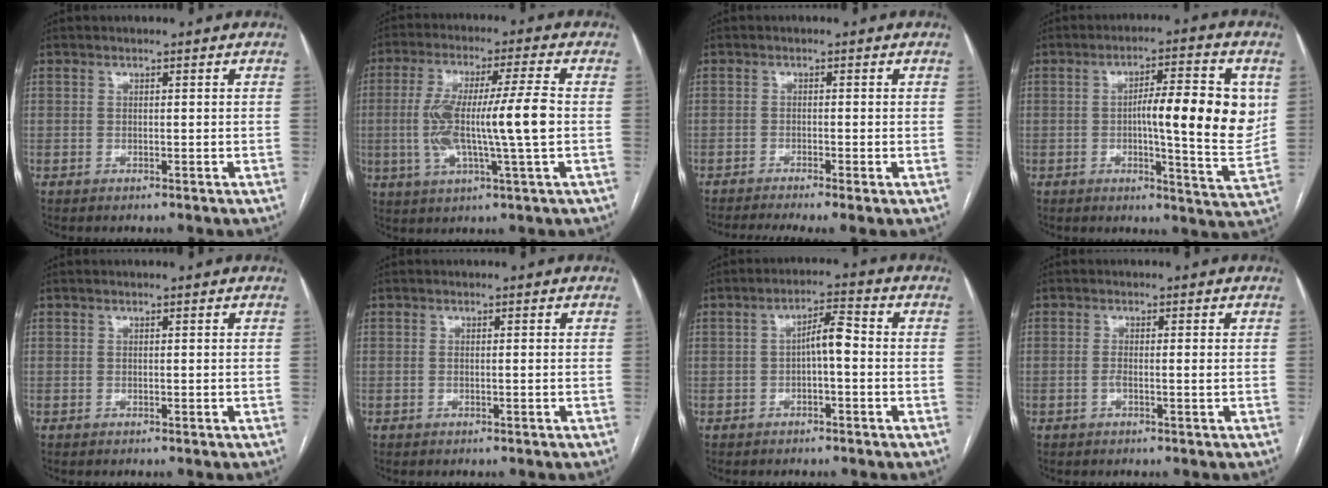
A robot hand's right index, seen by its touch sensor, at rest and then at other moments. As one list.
[{"total": 12.8, "force": [-0.7, 0.4, 12.8], "torque": [-0.249, 0.010, -0.014]}, {"total": 5.7, "force": [-4.2, 0.0, 3.8], "torque": [-0.059, -0.008, -0.068]}, {"total": 13.5, "force": [1.4, 1.9, 13.3], "torque": [-0.186, 0.007, 0.018]}, {"total": 0.0}, {"total": 0.5, "force": [-0.1, 0.0, 0.5], "torque": [-0.014, -0.001, 0.001]}, {"total": 4.2, "force": [-0.5, 0.9, 4.1], "torque": [-0.067, 0.016, -0.007]}, {"total": 1.6, "force": [-0.3, 0.0, 1.6], "torque": [-0.029, 0.001, -0.005]}]